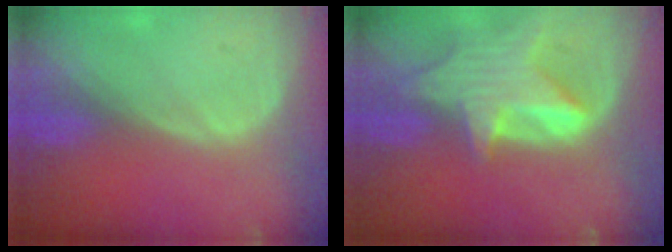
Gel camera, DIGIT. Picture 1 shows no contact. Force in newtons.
{"total": 8.0, "press": 7.3, "slide": 3.3}